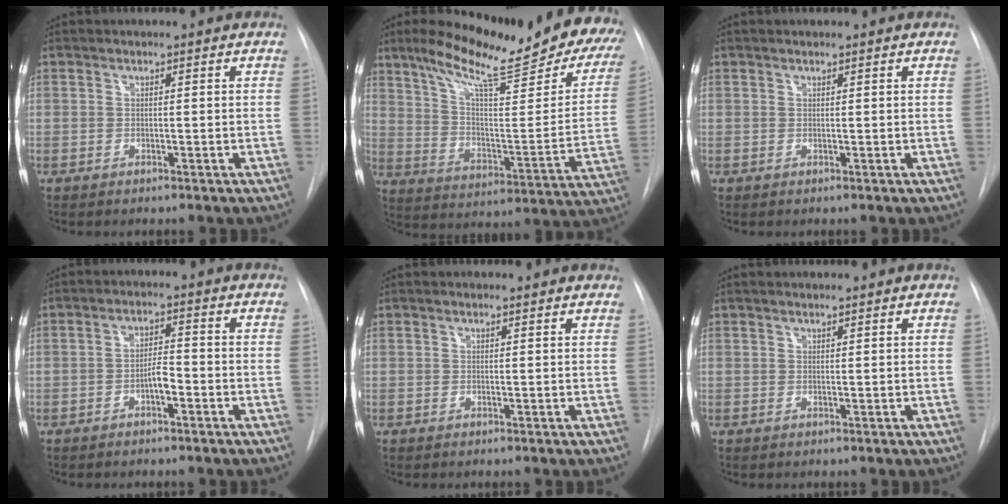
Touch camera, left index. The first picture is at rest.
{"total": 27.5, "force": [20.7, 4.4, 17.6], "torque": [-0.264, -0.036, 0.281]}
{"total": 0.6, "force": [0.5, 0.0, 0.3], "torque": [-0.008, 0.007, 0.011]}
{"total": 3.1, "force": [-1.4, 0.8, 2.6], "torque": [-0.044, 0.007, -0.024]}
{"total": 1.3, "force": [1.2, 0.2, 0.5], "torque": [-0.013, 0.011, 0.013]}
{"total": 1.5, "force": [1.3, 0.1, 0.8], "torque": [-0.012, 0.014, 0.022]}